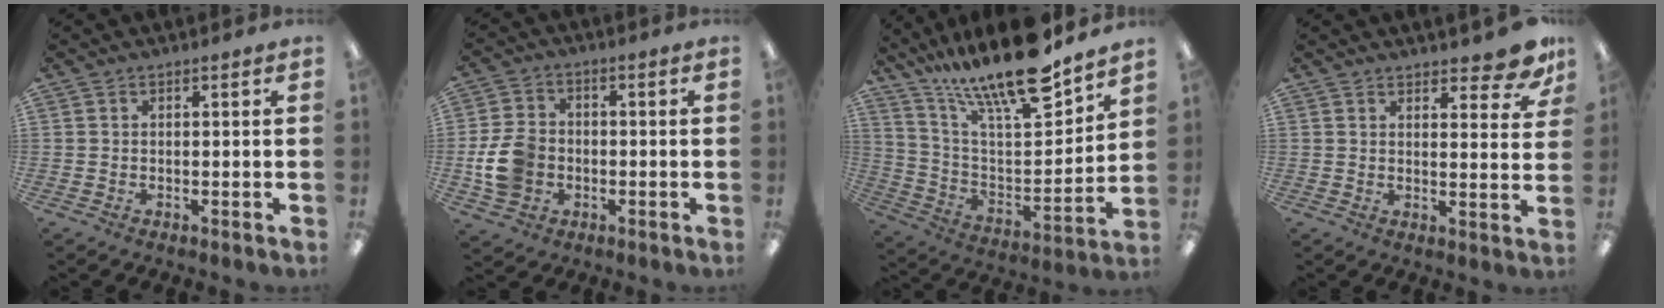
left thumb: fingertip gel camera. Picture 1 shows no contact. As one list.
[{"total": 9.6, "force": [-1.7, 7.4, 5.8], "torque": [-0.121, 0.015, -0.030]}, {"total": 19.7, "force": [16.7, 3.9, 9.7], "torque": [-0.166, -0.123, 0.282]}, {"total": 7.0, "force": [6.1, 1.9, 3.0], "torque": [-0.018, -0.046, 0.102]}]